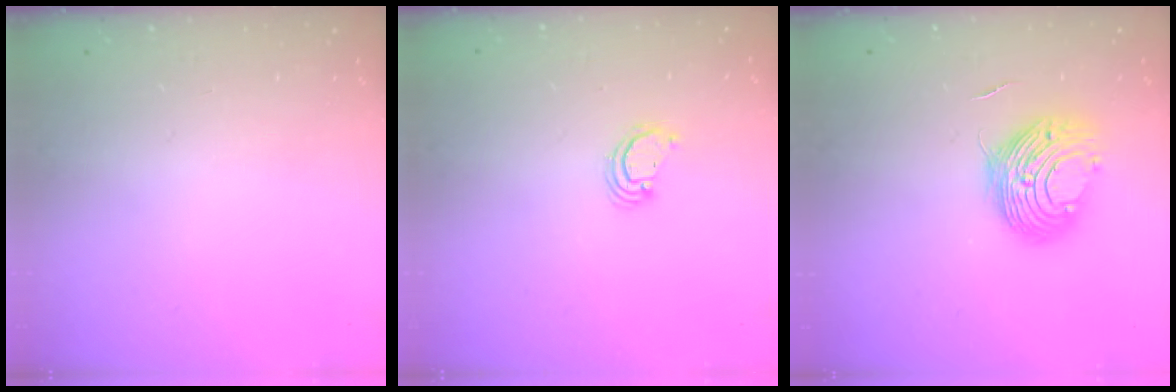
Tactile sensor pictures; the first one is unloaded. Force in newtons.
{"total": 2.6, "press": 2.6, "slide": 0.2}
{"total": 10.4, "press": 10.4, "slide": 0.4}